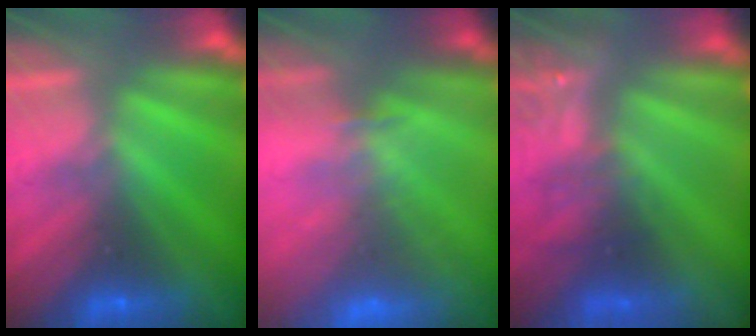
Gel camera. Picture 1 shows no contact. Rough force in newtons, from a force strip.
{"total": 7.6}
{"total": 3.4}